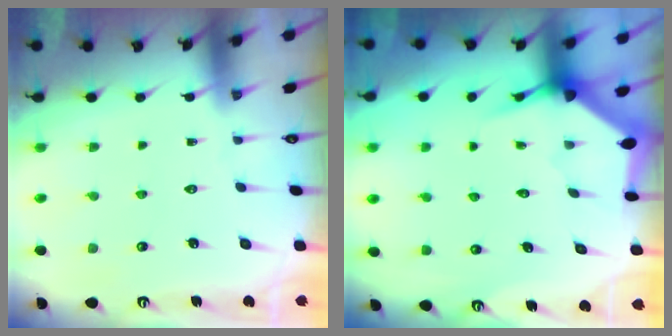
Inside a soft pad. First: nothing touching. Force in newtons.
{"total": 3.8, "press": 3.8, "slide": 0.5}